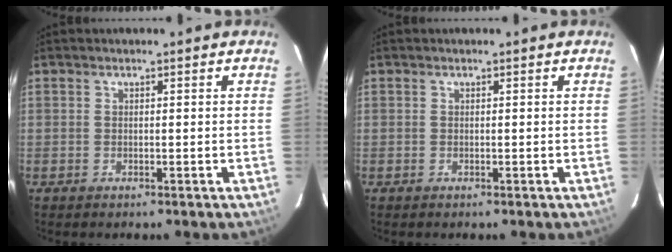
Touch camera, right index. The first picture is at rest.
{"total": 0.0}